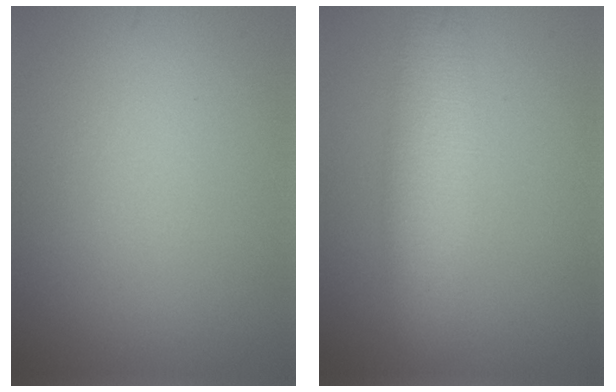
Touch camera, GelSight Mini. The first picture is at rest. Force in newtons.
{"total": 5.1, "press": 5.1, "slide": 0.0}